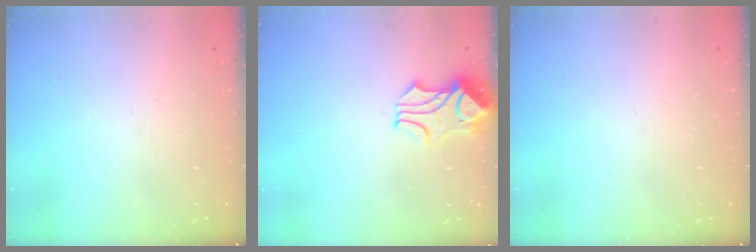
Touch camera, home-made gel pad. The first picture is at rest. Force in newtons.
{"total": 1.8, "press": 1.4, "slide": 1.1}
{"total": 0.0}